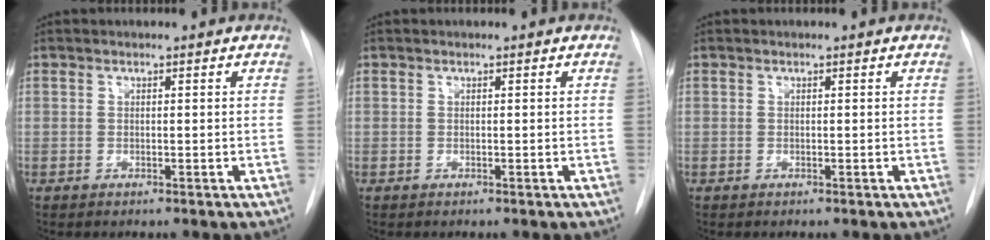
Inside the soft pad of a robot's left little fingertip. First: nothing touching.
{"total": 0.0}
{"total": 0.0}